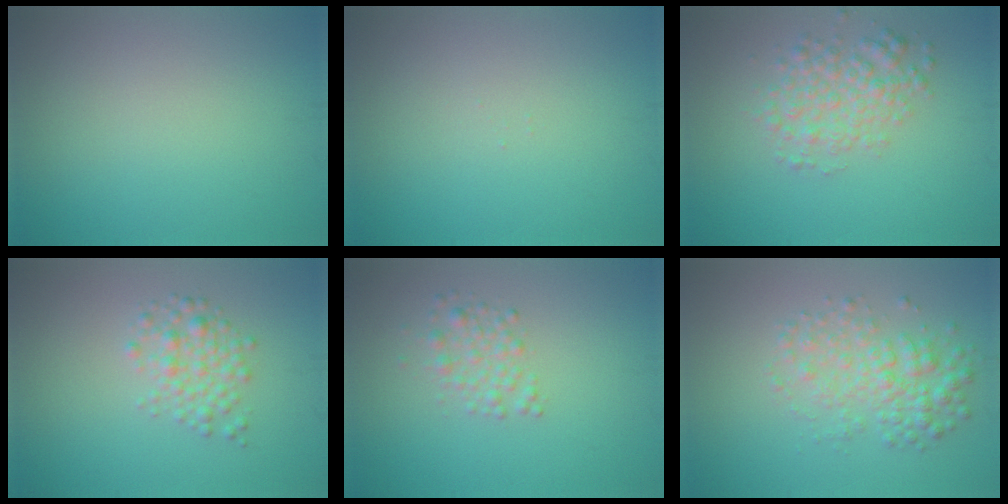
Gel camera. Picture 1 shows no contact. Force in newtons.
{"total": 0.0}
{"total": 3.6, "press": 3.6, "slide": 0.1}
{"total": 2.6, "press": 2.6, "slide": 0.1}
{"total": 2.0, "press": 2.0, "slide": 0.1}
{"total": 3.8, "press": 3.8, "slide": 0.0}